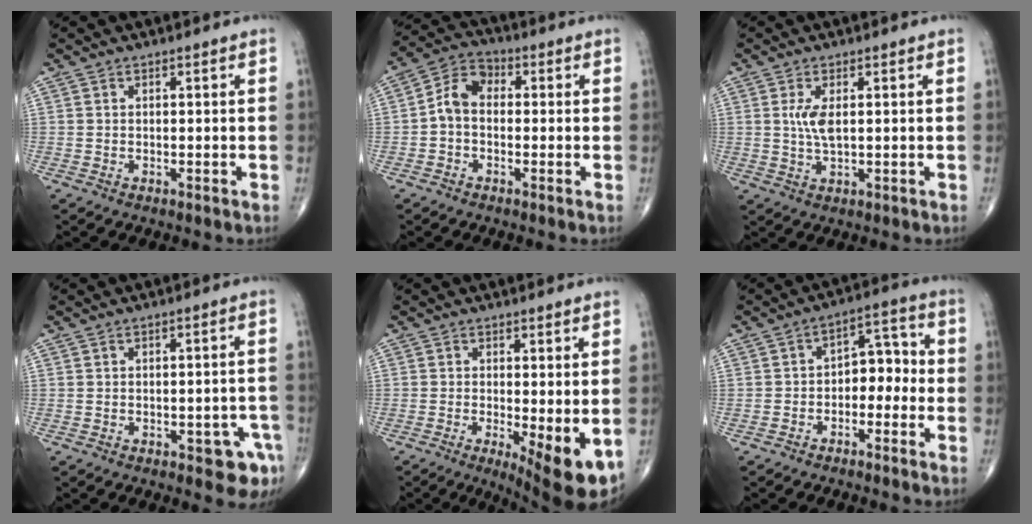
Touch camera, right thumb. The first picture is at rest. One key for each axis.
{"total": 6.8, "fx": -0.3, "fy": 4.9, "fz": 4.7, "tx": -0.074, "ty": 0.024, "tz": -0.019}
{"total": 4.1, "fx": 0.8, "fy": 1.5, "fz": 3.7, "tx": -0.081, "ty": -0.007, "tz": 0.021}
{"total": 5.6, "fx": -2.7, "fy": 2.6, "fz": 4.1, "tx": -0.026, "ty": 0.013, "tz": -0.029}
{"total": 8.9, "fx": -2.1, "fy": 2.5, "fz": 8.2, "tx": -0.114, "ty": -0.023, "tz": -0.028}
{"total": 6.9, "fx": -1.7, "fy": 4.6, "fz": 4.8, "tx": -0.039, "ty": 0.038, "tz": -0.041}